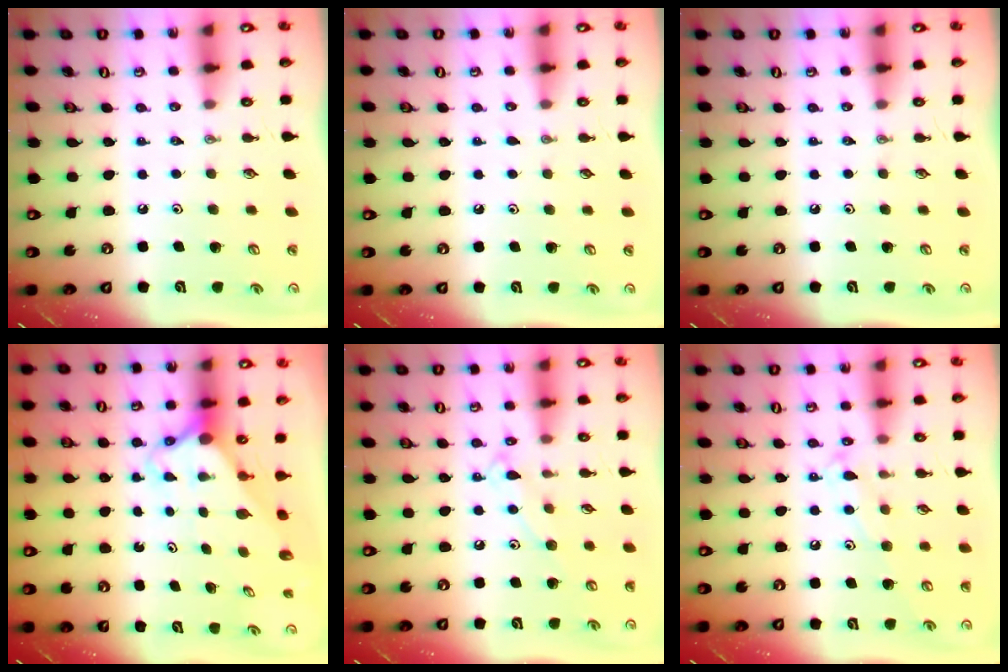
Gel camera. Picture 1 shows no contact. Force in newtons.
{"total": 2.1, "press": 2.1, "slide": 0.3}
{"total": 0.0}
{"total": 3.0, "press": 3.0, "slide": 0.2}
{"total": 8.8, "press": 8.7, "slide": 0.8}
{"total": 10.0, "press": 10.0, "slide": 0.7}